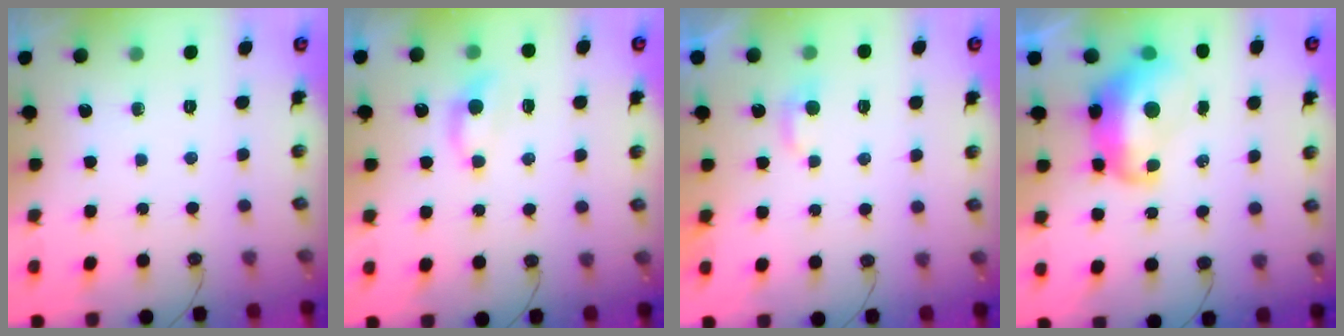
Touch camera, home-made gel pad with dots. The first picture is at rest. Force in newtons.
{"total": 0.6, "press": 0.3, "slide": 0.5}
{"total": 3.3, "press": 3.3, "slide": 0.3}
{"total": 4.9, "press": 4.8, "slide": 0.9}